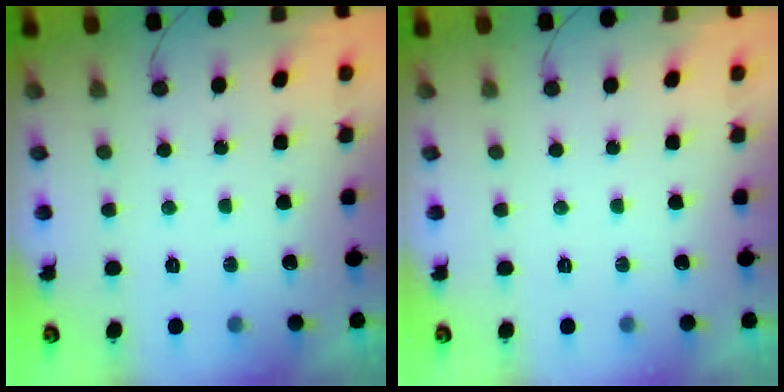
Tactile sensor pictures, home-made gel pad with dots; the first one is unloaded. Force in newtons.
{"total": 0.0}